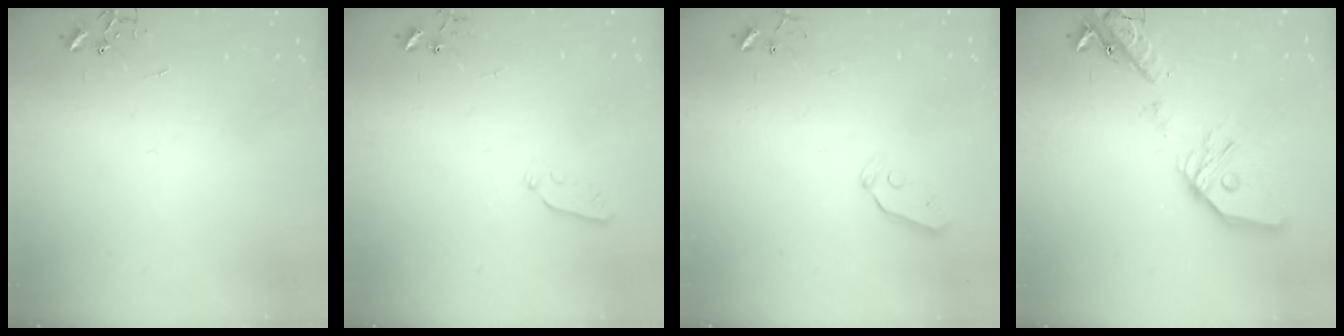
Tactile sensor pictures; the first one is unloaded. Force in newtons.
{"total": 3.9, "press": 3.8, "slide": 0.8}
{"total": 4.9, "press": 4.8, "slide": 0.8}
{"total": 21.4, "press": 21.2, "slide": 3.5}